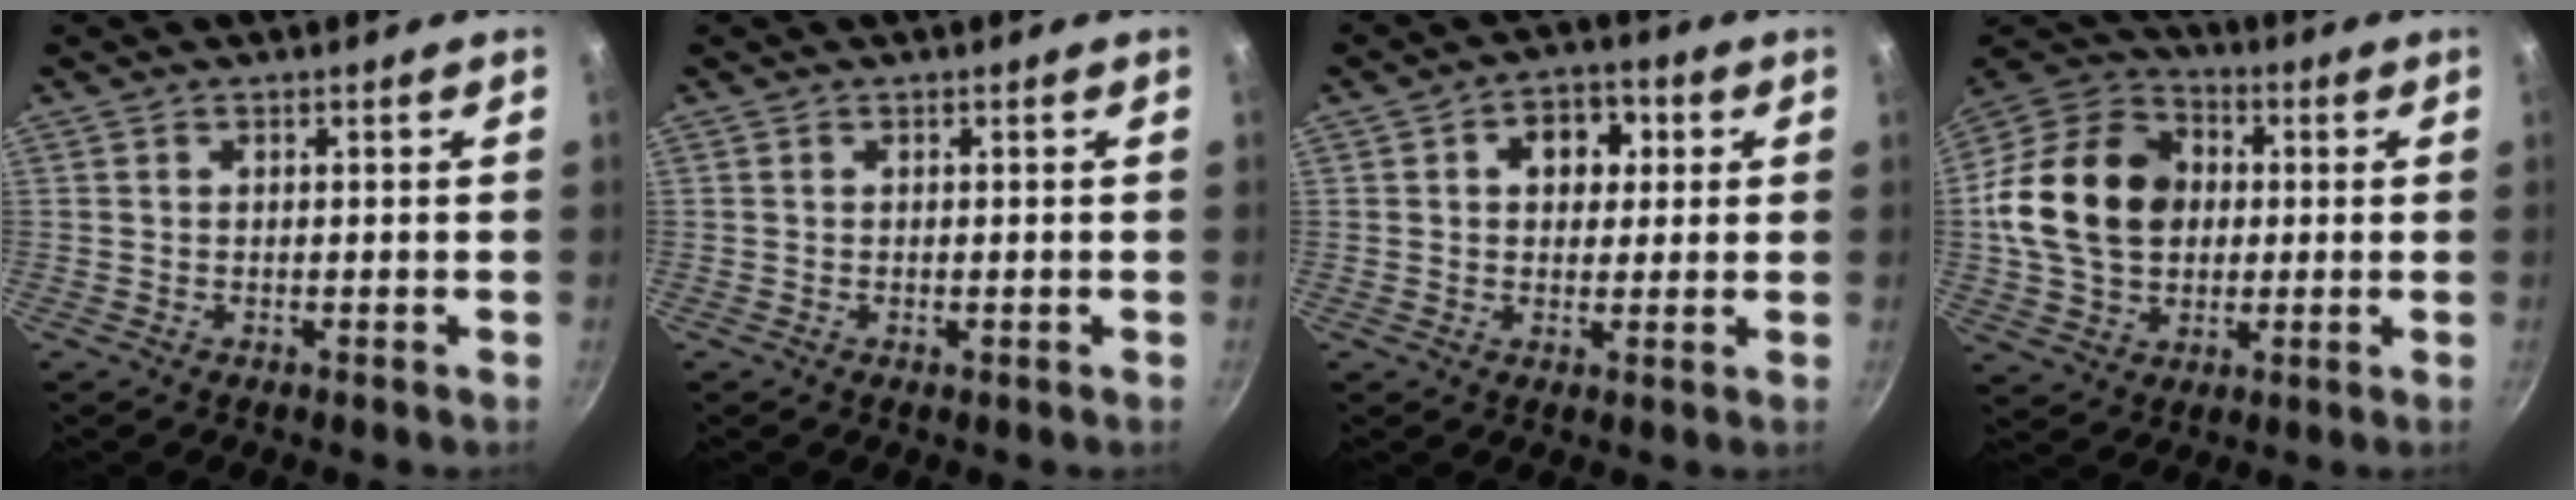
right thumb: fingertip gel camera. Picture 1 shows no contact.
{"total": 0.5, "force": [-0.1, 0.2, 0.5], "torque": [-0.007, 0.000, -0.001]}
{"total": 7.7, "force": [2.0, 5.7, 4.8], "torque": [-0.029, 0.008, 0.021]}
{"total": 19.6, "force": [1.5, 15.0, 12.5], "torque": [-0.203, 0.025, 0.017]}